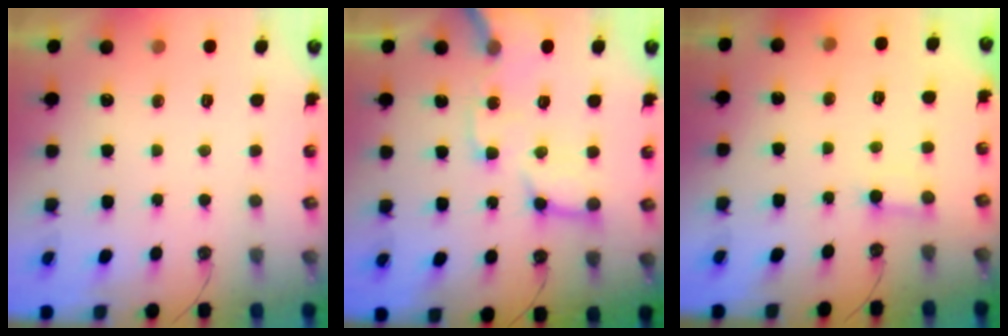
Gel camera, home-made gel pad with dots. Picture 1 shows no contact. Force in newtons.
{"total": 15.6, "press": 15.4, "slide": 2.4}
{"total": 2.2, "press": 2.2, "slide": 0.1}